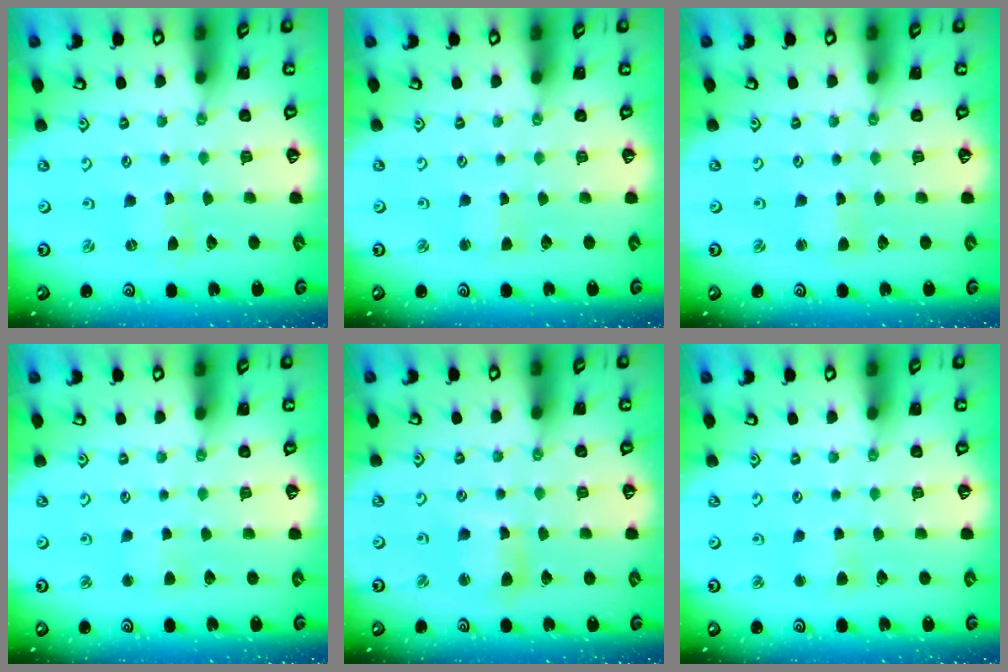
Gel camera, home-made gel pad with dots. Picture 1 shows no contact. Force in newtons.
{"total": 1.8, "press": 1.7, "slide": 0.3}
{"total": 1.2, "press": 1.2, "slide": 0.2}
{"total": 2.4, "press": 2.3, "slide": 0.5}
{"total": 6.5, "press": 6.4, "slide": 0.9}
{"total": 2.4, "press": 2.4, "slide": 0.5}